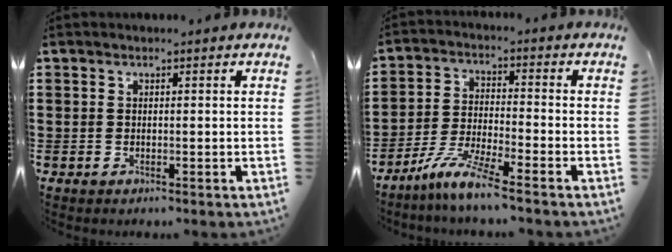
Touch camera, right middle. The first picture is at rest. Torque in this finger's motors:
{"motor_torque": [1.82, -0.32, 0.50, 0.15]}